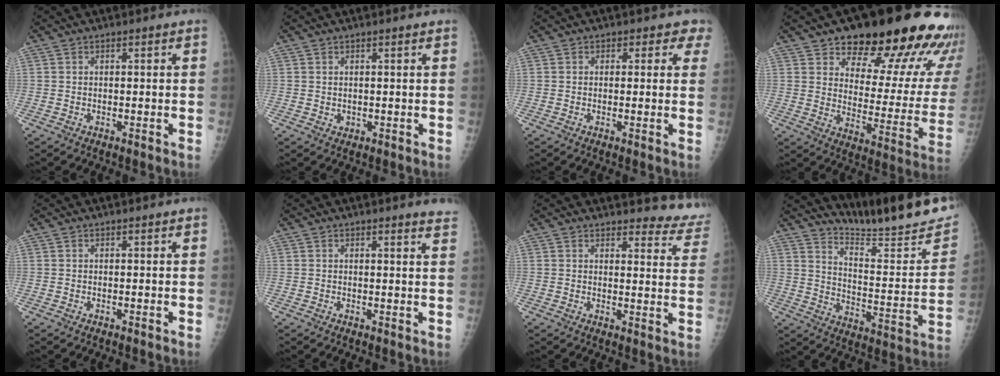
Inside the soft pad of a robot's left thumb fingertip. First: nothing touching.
{"total": 1.1, "force": [0.8, 0.6, 0.6], "torque": [-0.001, -0.004, 0.010]}
{"total": 2.8, "force": [1.7, 2.1, 0.6], "torque": [0.026, -0.006, 0.002]}
{"total": 25.0, "force": [17.2, 9.3, 15.6], "torque": [-0.159, -0.088, 0.224]}
{"total": 0.0}
{"total": 3.6, "force": [3.2, 0.0, 1.6], "torque": [-0.019, -0.018, 0.024]}
{"total": 10.3, "force": [9.9, 2.5, 0.8], "torque": [0.033, -0.082, 0.085]}
{"total": 21.0, "force": [18.8, 2.0, 9.1], "torque": [-0.105, -0.152, 0.268]}